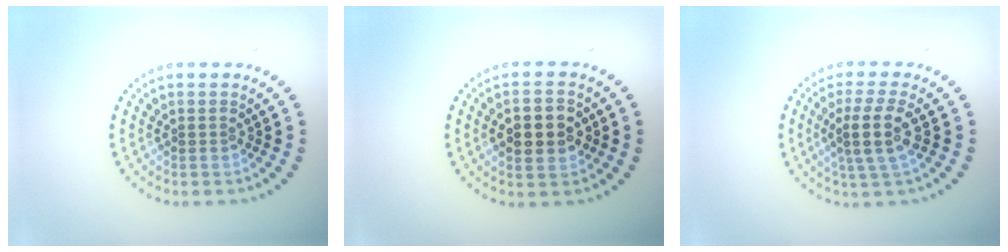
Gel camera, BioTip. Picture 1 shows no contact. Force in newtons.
{"total": 4.5, "press": 4.5, "slide": 0.2}
{"total": 3.9, "press": 3.6, "slide": 1.4}